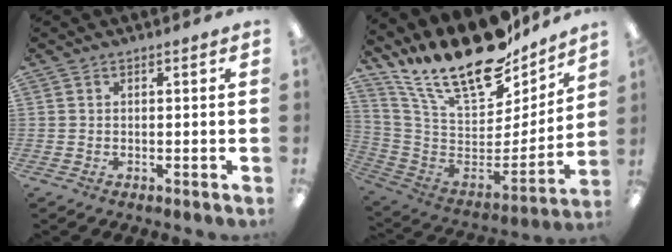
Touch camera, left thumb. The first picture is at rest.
{"total": 23.9, "force": [17.9, 9.2, 12.9], "torque": [-0.222, -0.132, 0.311]}